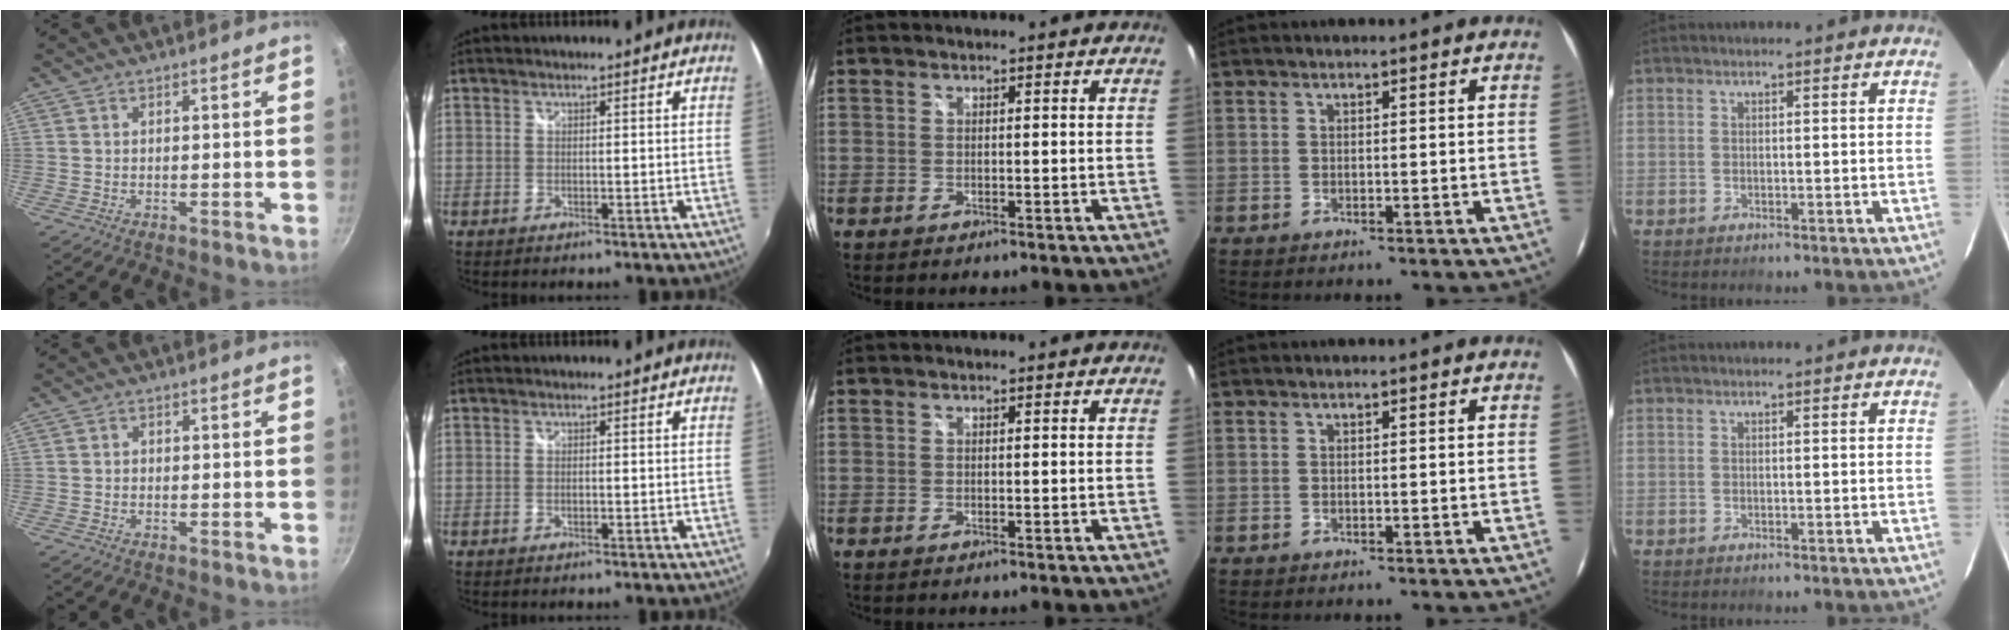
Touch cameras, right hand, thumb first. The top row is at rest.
{"thumb": {"total": 0.7, "force": [-0.1, 0.6, 0.2], "torque": [-0.003, 0.004, -0.001]}, "index": {"total": 0.7, "force": [-0.3, 0.3, 0.5], "torque": [-0.011, 0.000, -0.006]}}